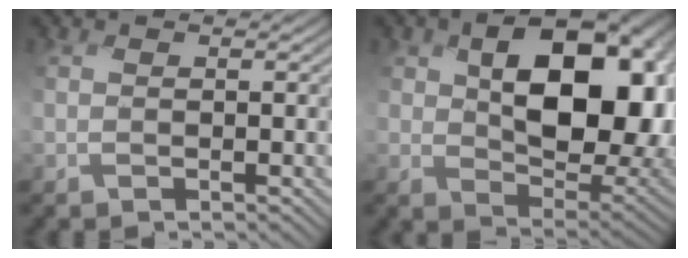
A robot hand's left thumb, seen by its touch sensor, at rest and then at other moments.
{"total": 14.6, "force": [2.9, 9.3, 10.9], "torque": [-0.161, -0.010, 0.057]}